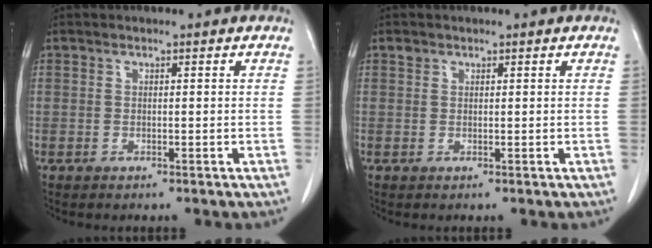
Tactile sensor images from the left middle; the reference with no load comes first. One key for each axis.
{"total": 0.7, "fx": 0.5, "fy": 0.5, "fz": 0.1, "tx": -0.002, "ty": 0.003, "tz": 0.007}